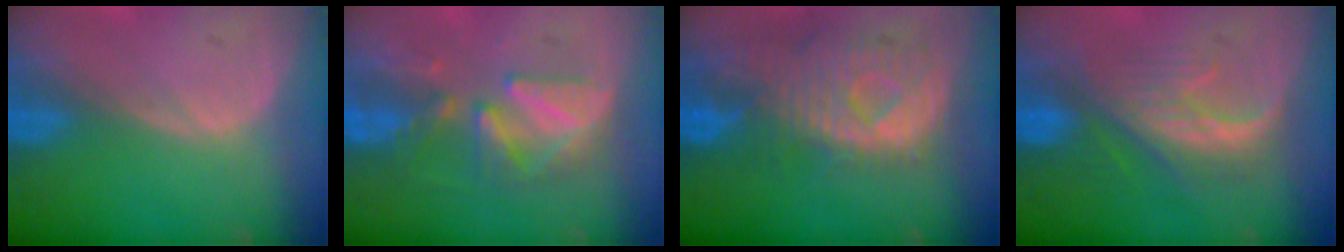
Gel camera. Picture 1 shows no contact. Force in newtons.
{"total": 7.6, "press": 7.5, "slide": 1.4}
{"total": 11.4, "press": 9.8, "slide": 5.8}
{"total": 8.1, "press": 7.7, "slide": 2.5}